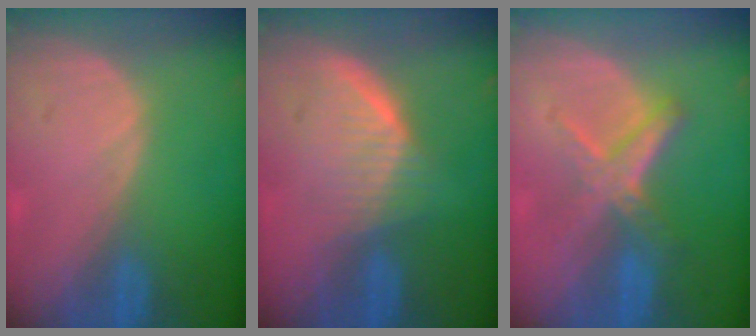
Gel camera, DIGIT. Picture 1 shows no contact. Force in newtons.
{"total": 5.4, "press": 5.3, "slide": 1.4}
{"total": 5.6, "press": 5.4, "slide": 1.8}